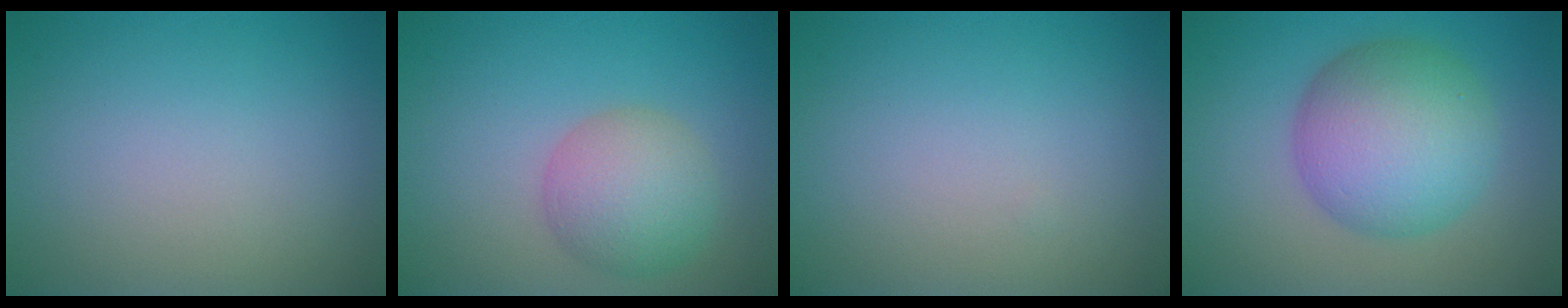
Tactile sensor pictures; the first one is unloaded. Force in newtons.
{"total": 4.6, "press": 4.6, "slide": 0.3}
{"total": 0.0}
{"total": 8.4, "press": 8.4, "slide": 0.2}